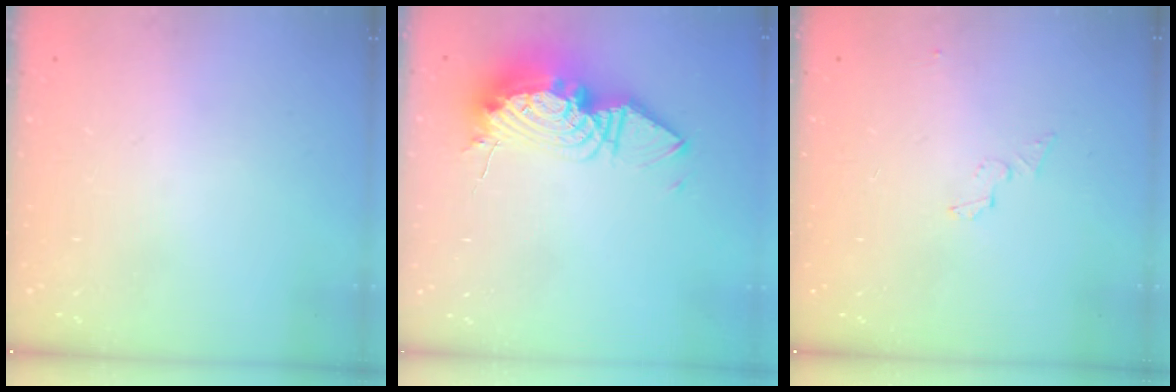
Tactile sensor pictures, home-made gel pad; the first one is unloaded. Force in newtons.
{"total": 16.1, "press": 16.1, "slide": 1.3}
{"total": 4.0, "press": 4.0, "slide": 0.4}